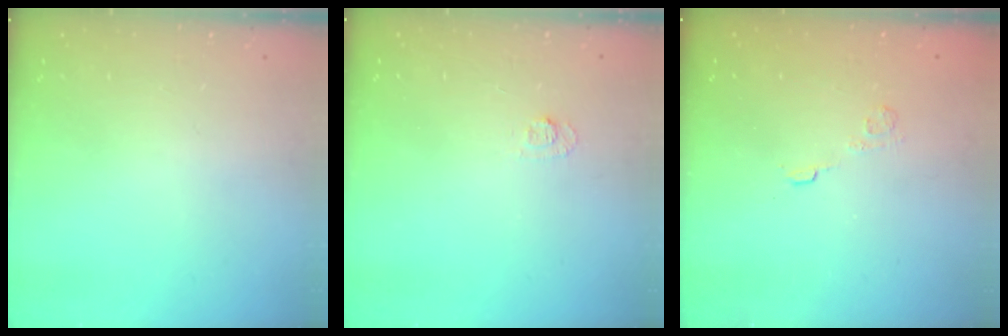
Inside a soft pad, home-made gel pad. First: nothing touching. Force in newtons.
{"total": 4.1, "press": 4.1, "slide": 0.5}
{"total": 2.7, "press": 2.3, "slide": 1.4}